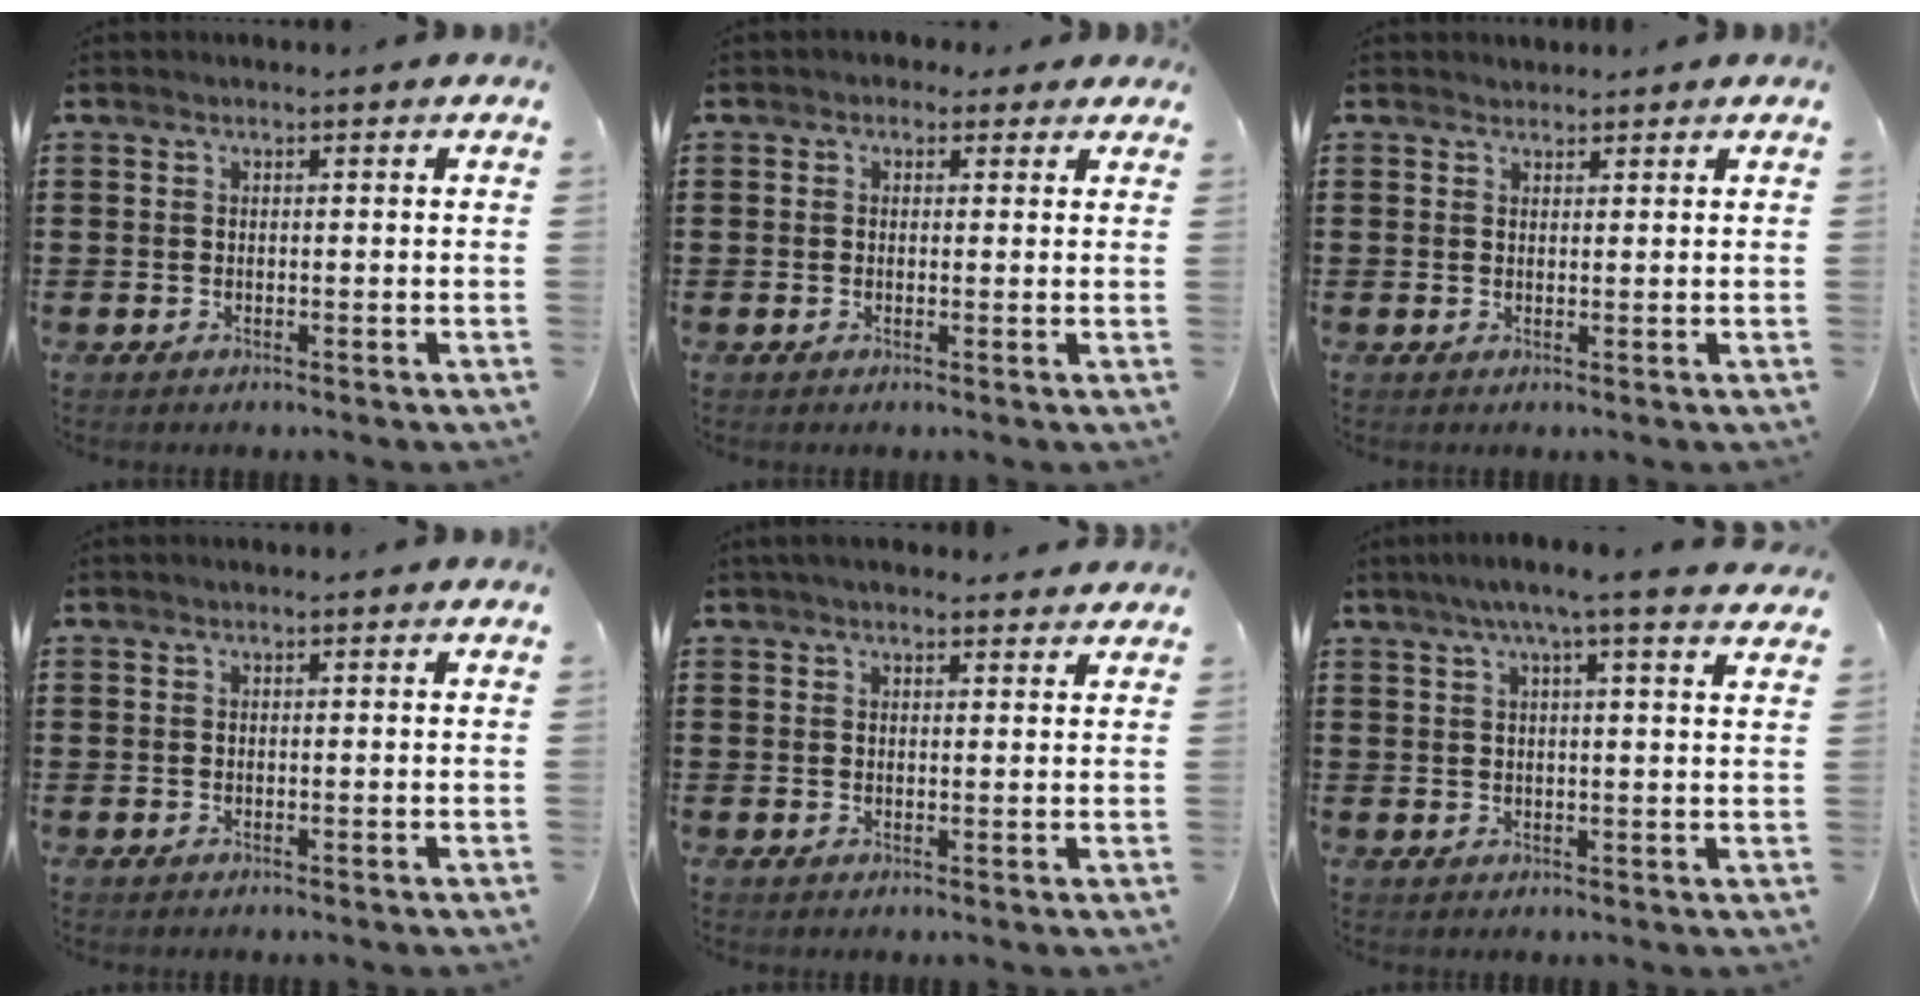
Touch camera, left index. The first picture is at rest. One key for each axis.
{"total": 1.4, "fx": 0.6, "fy": 1.2, "fz": 0.5, "tx": -0.015, "ty": 0.007, "tz": 0.010}
{"total": 1.2, "fx": 1.1, "fy": 0.4, "fz": -0.1, "tx": 0.000, "ty": 0.002, "tz": 0.023}
{"total": 0.0}
{"total": 2.3, "fx": 2.1, "fy": 0.7, "fz": 0.6, "tx": -0.017, "ty": 0.003, "tz": 0.040}
{"total": 4.8, "fx": 3.3, "fy": -0.4, "fz": 3.4, "tx": -0.074, "ty": -0.007, "tz": 0.055}